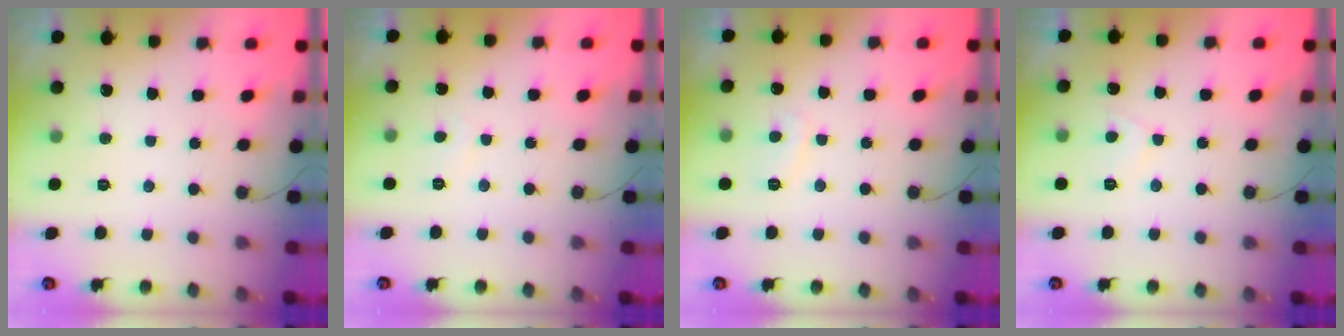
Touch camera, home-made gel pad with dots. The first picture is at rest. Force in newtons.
{"total": 1.8, "press": 1.8, "slide": 0.3}
{"total": 2.9, "press": 2.9, "slide": 0.5}
{"total": 4.7, "press": 4.7, "slide": 0.4}